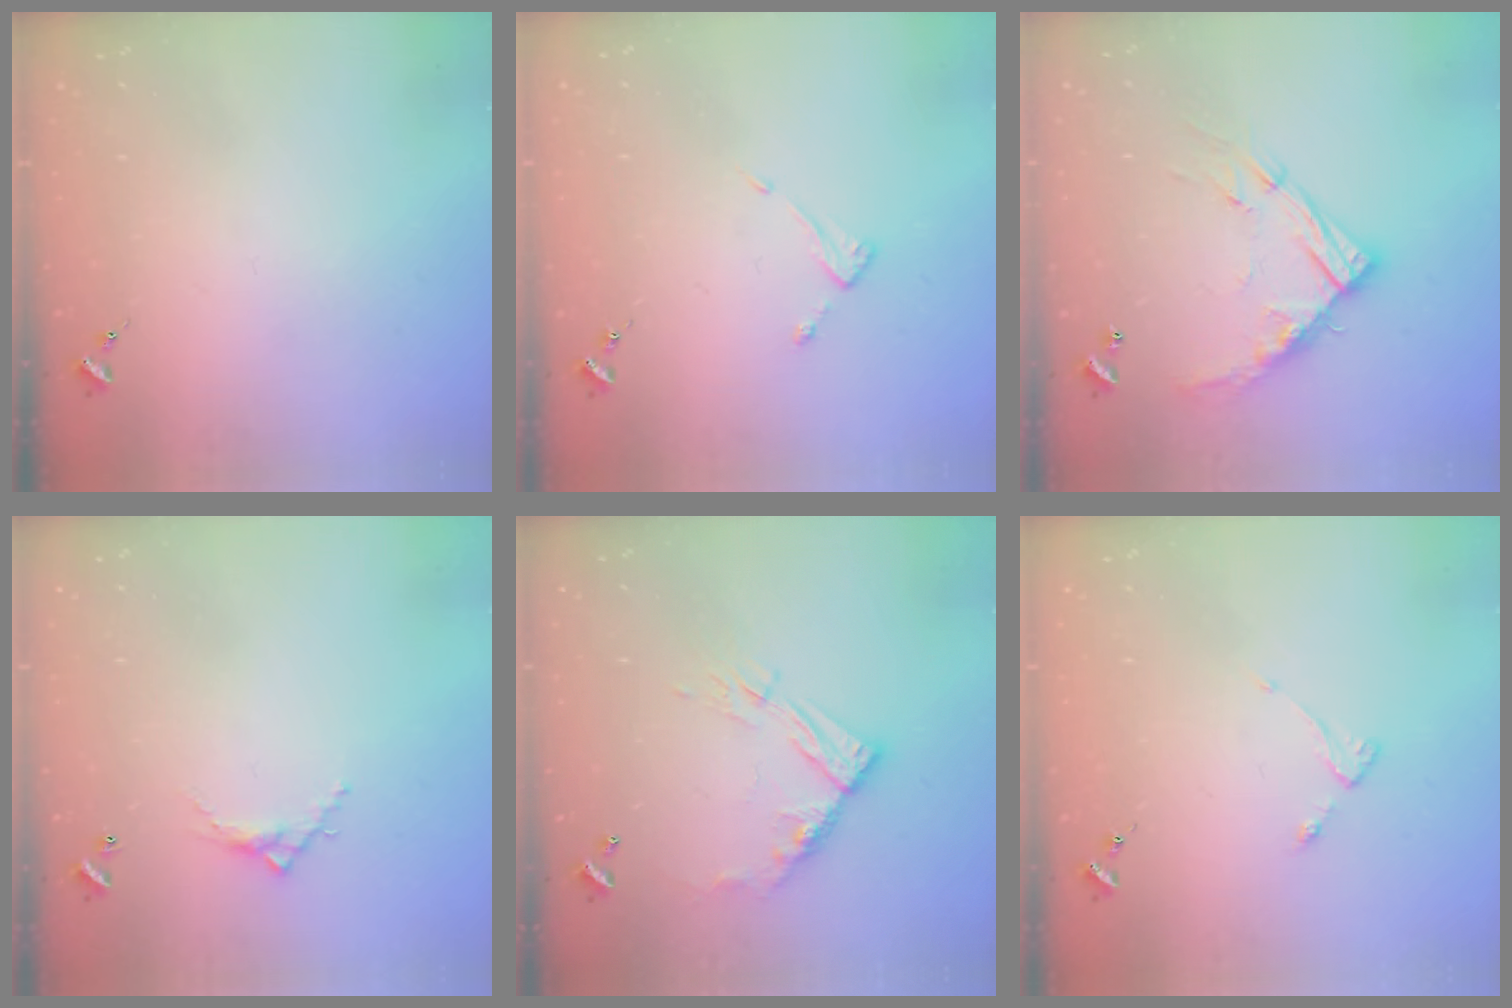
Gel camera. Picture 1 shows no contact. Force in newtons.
{"total": 4.1, "press": 4.0, "slide": 0.4}
{"total": 13.8, "press": 13.8, "slide": 1.0}
{"total": 5.2, "press": 5.2, "slide": 0.2}
{"total": 11.8, "press": 11.7, "slide": 1.0}
{"total": 2.8, "press": 2.7, "slide": 0.5}